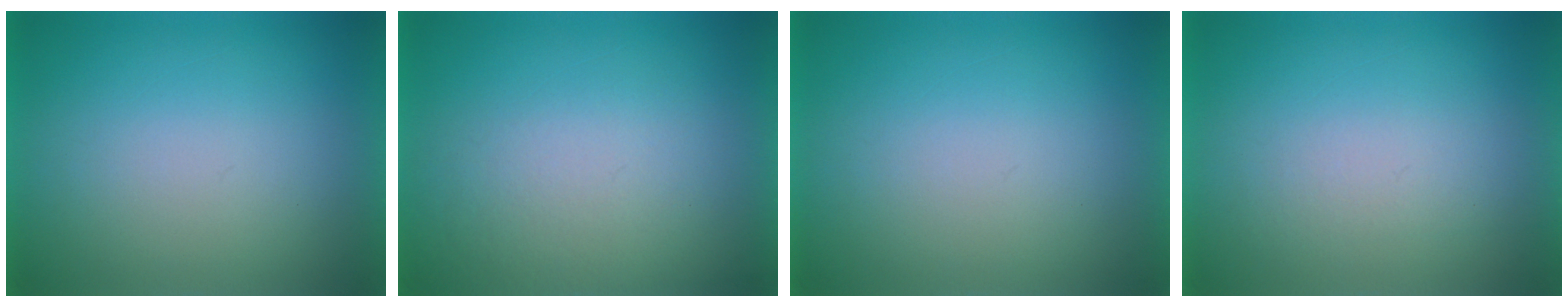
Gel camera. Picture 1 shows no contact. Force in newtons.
{"total": 4.4}
{"total": 0.0}
{"total": 1.3}